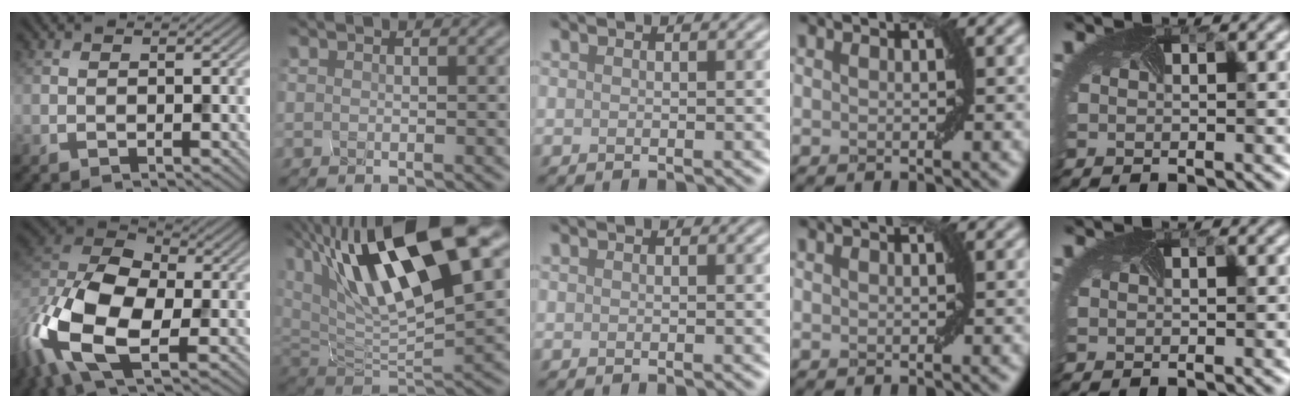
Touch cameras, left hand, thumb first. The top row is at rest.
{"thumb": {"total": 17.4, "force": [-4.8, 9.9, 13.5], "torque": [-0.314, -0.018, -0.099]}, "index": {"total": 13.8, "force": [6.5, 4.4, 11.3], "torque": [-0.203, 0.014, 0.118]}}